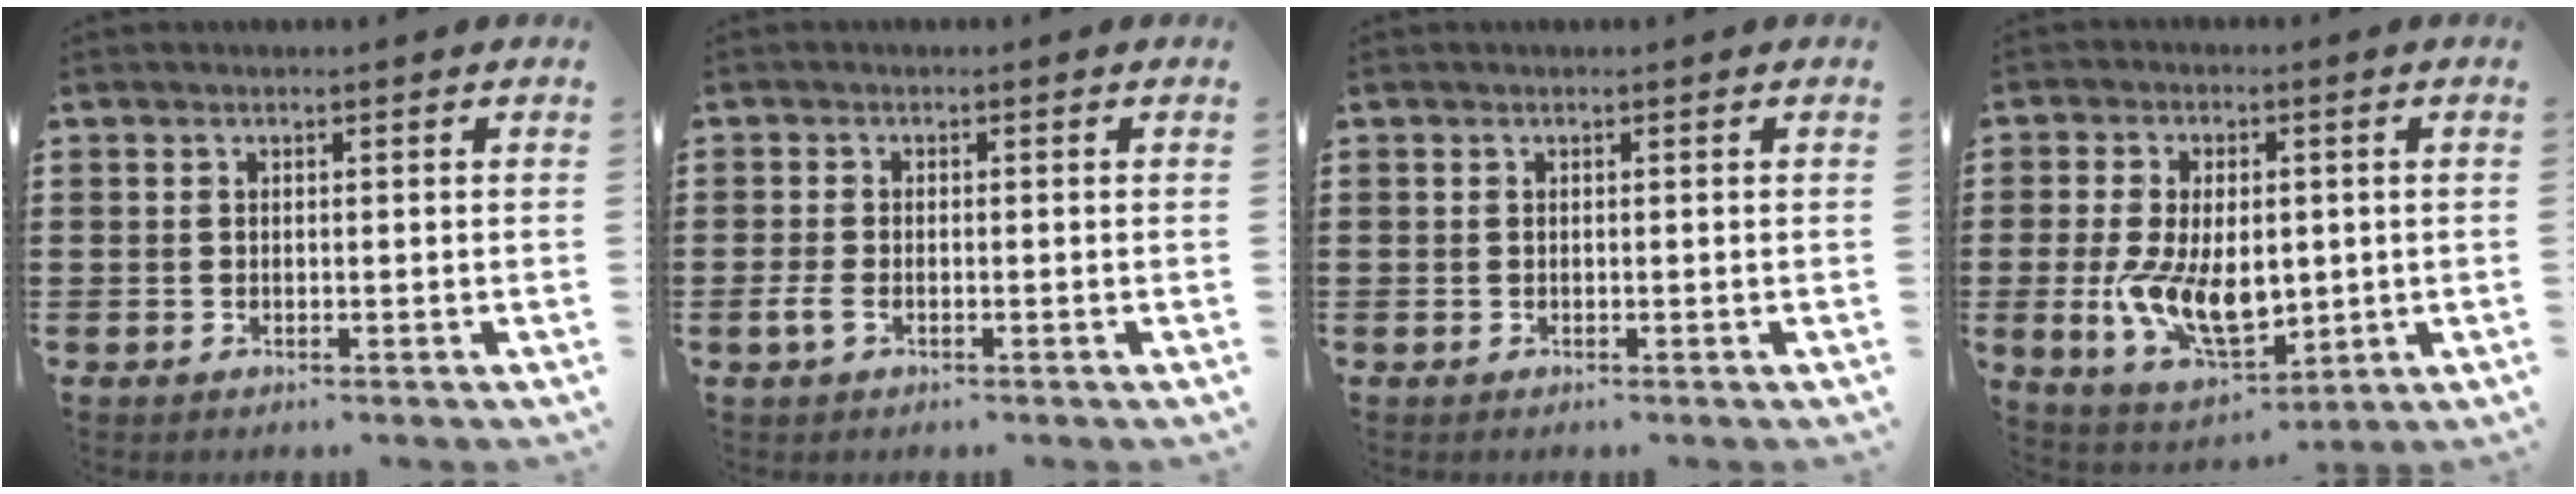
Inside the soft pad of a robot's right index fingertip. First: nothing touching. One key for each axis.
{"total": 1.9, "fx": -0.8, "fy": 1.0, "fz": 1.5, "tx": -0.043, "ty": -0.007, "tz": -0.020}
{"total": 0.0}
{"total": 10.9, "fx": -1.2, "fy": 6.4, "fz": 8.8, "tx": -0.170, "ty": -0.002, "tz": -0.018}